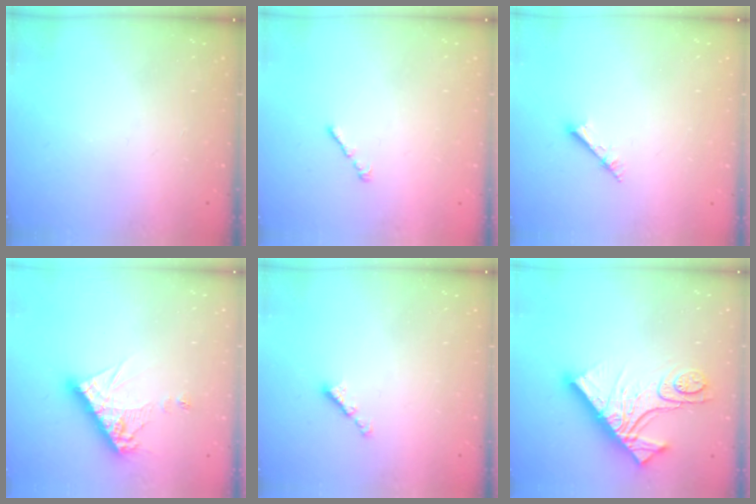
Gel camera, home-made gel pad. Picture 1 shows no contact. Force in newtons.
{"total": 1.0, "press": 0.9, "slide": 0.5}
{"total": 2.7, "press": 2.7, "slide": 0.3}
{"total": 11.7, "press": 11.6, "slide": 1.1}
{"total": 2.3, "press": 2.3, "slide": 0.4}
{"total": 16.4, "press": 16.3, "slide": 1.6}